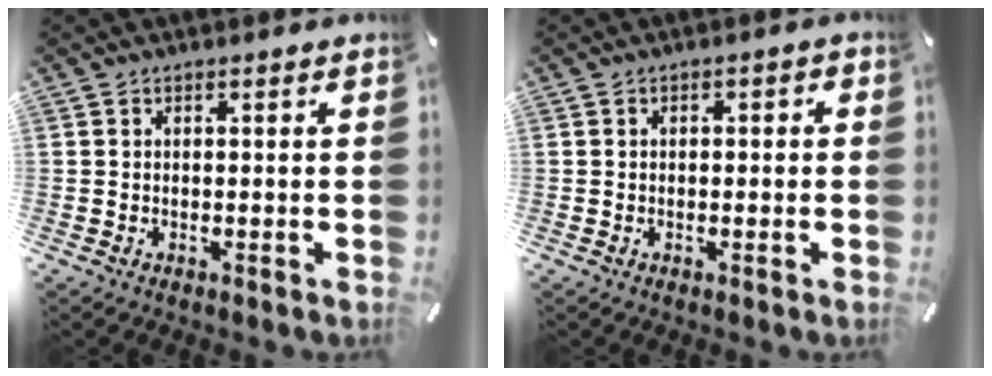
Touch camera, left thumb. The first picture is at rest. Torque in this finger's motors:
{"motor_torque": [-0.11, -0.15, 0.02, 0.09, -0.02]}